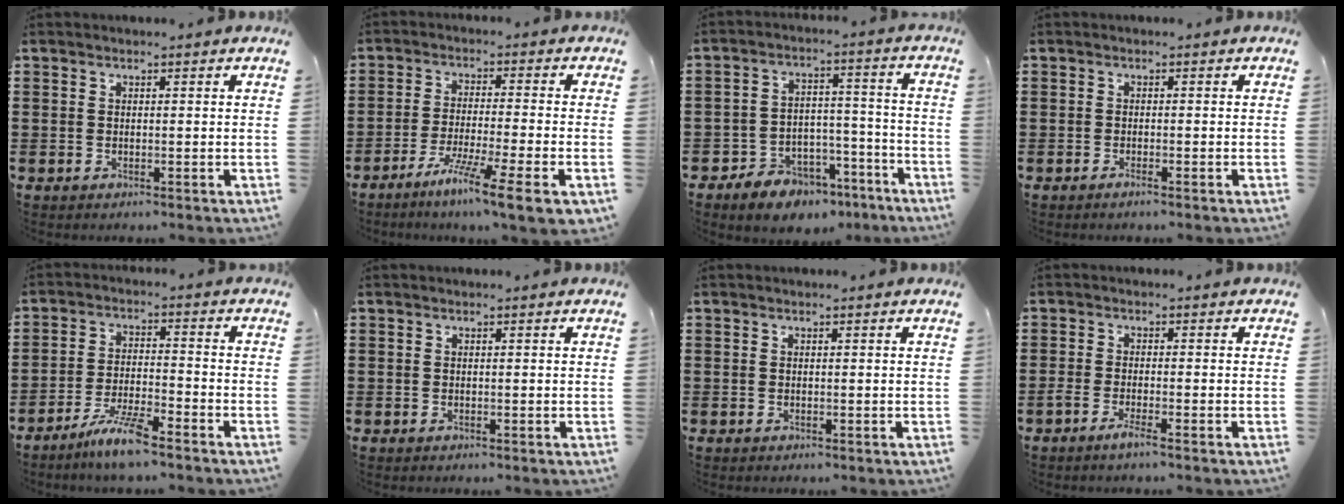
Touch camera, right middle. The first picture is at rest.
{"total": 7.7, "force": [-5.6, -0.4, 5.2], "torque": [-0.097, -0.015, -0.106]}
{"total": 6.5, "force": [-5.8, 2.7, 0.9], "torque": [-0.016, 0.032, -0.111]}
{"total": 0.8, "force": [-0.6, 0.0, 0.5], "torque": [-0.010, -0.003, -0.011]}
{"total": 6.4, "force": [-5.1, 0.4, 3.9], "torque": [-0.087, -0.009, -0.098]}
{"total": 0.0}
{"total": 0.0}
{"total": 2.2, "force": [-1.4, 0.0, 1.7], "torque": [-0.045, -0.007, -0.031]}